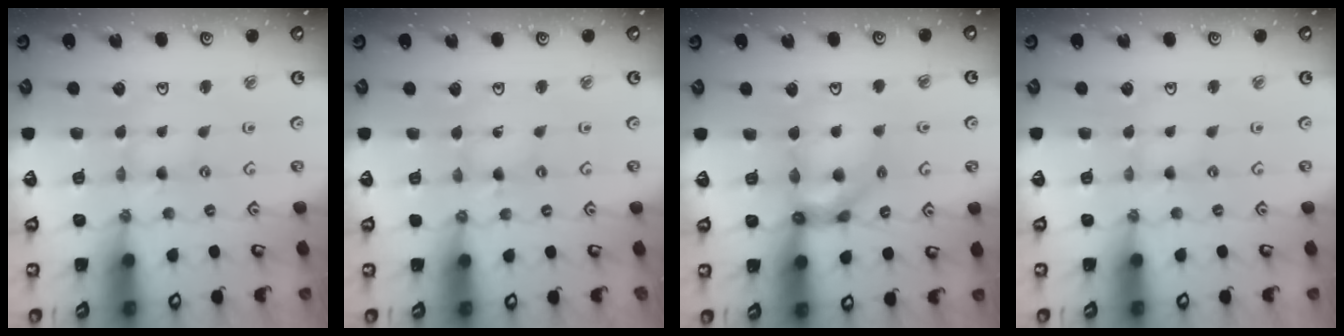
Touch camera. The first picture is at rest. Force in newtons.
{"total": 1.4, "press": 1.4, "slide": 0.1}
{"total": 10.9, "press": 10.8, "slide": 1.6}
{"total": 0.0}